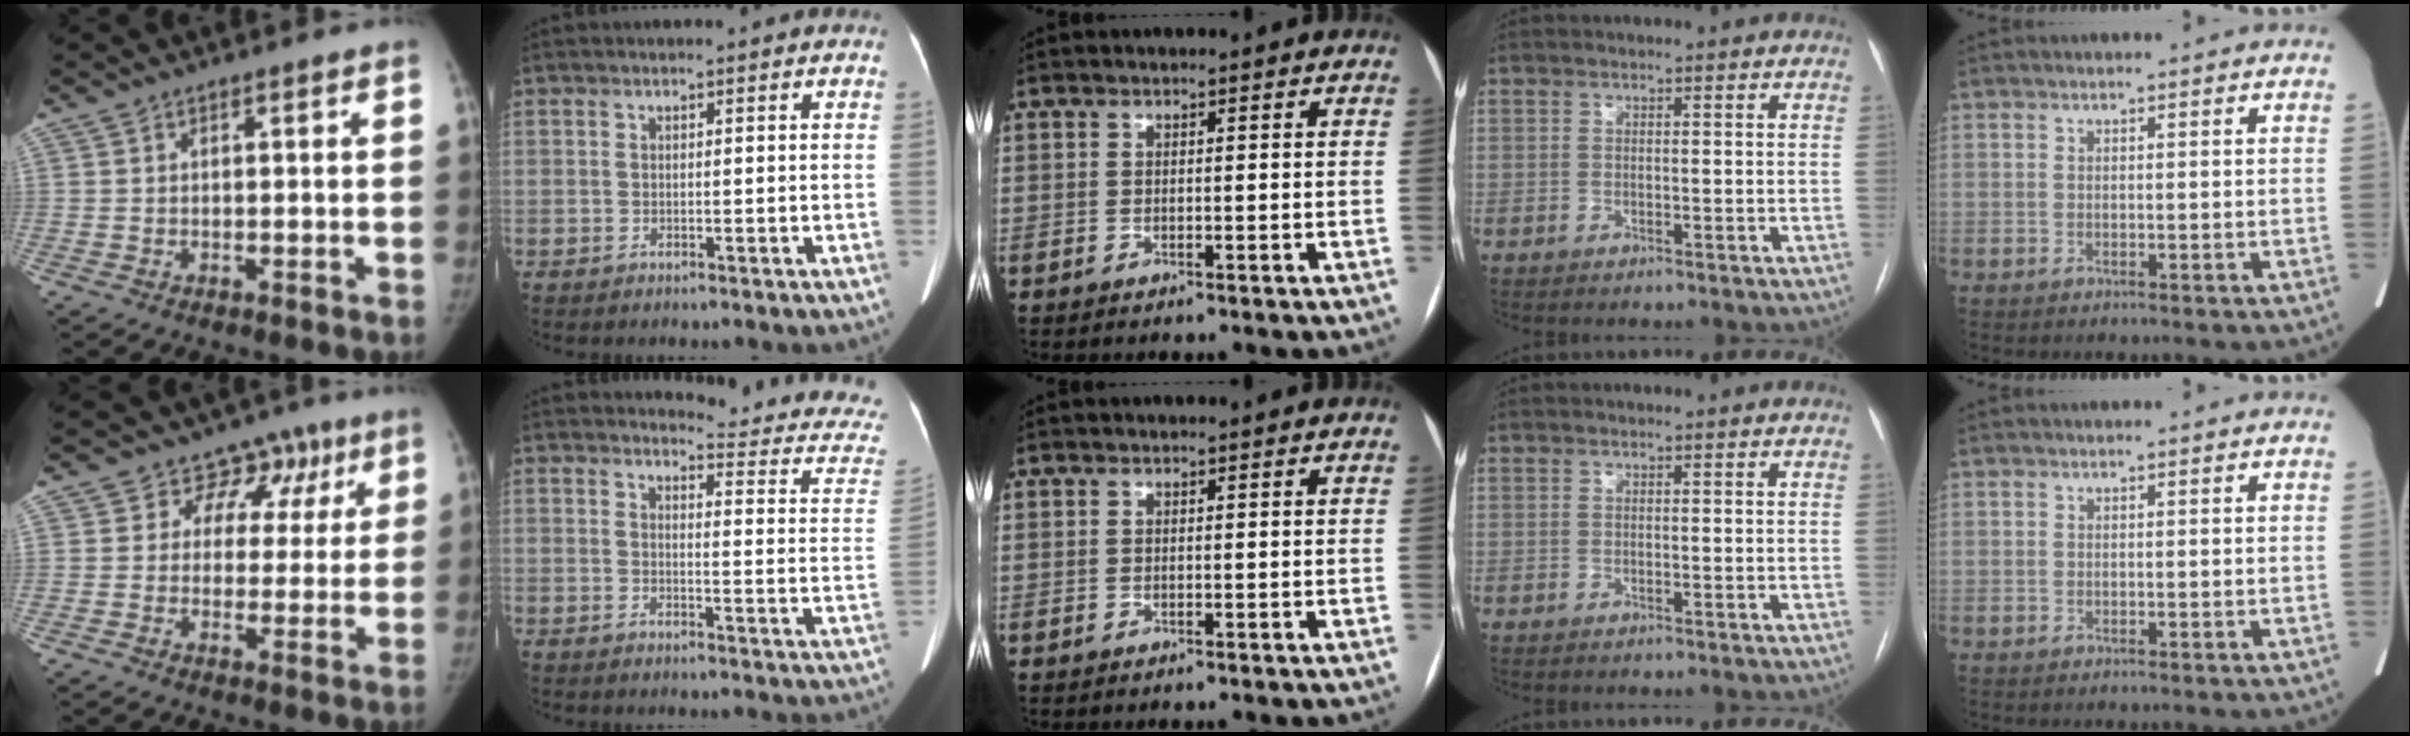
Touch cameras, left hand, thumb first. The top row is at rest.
{"thumb": {"total": 8.6, "force": [4.5, 7.2, 1.7], "torque": [0.036, -0.002, 0.050]}, "index": {"total": 12.8, "force": [12.7, 0.6, 1.1], "torque": [0.003, -0.102, 0.115]}}